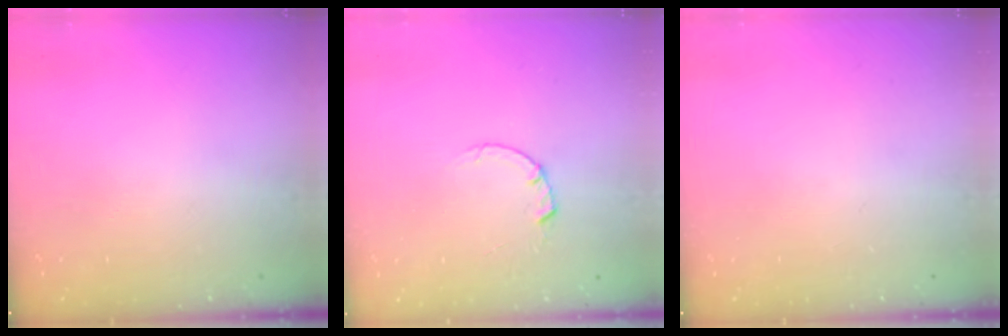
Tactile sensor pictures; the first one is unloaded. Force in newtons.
{"total": 1.5, "press": 1.5, "slide": 0.3}
{"total": 0.0}